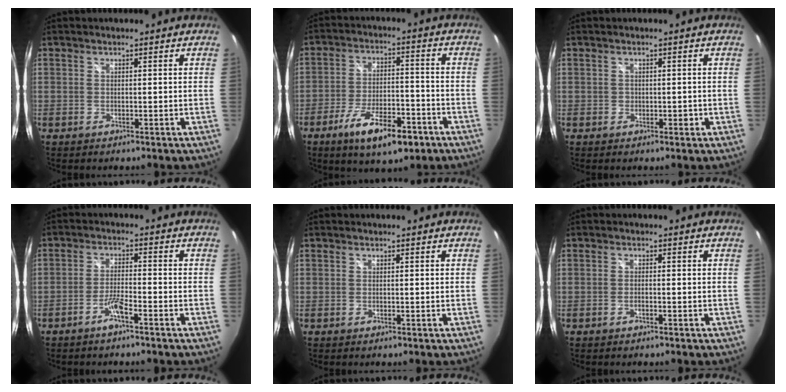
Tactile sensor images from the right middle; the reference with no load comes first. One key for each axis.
{"total": 12.8, "fx": -7.6, "fy": 4.6, "fz": 9.3, "tx": -0.178, "ty": -0.010, "tz": -0.121}
{"total": 1.1, "fx": -0.4, "fy": 1.0, "fz": 0.3, "tx": -0.003, "ty": -0.003, "tz": -0.005}
{"total": 3.6, "fx": -2.6, "fy": 0.1, "fz": 2.4, "tx": -0.063, "ty": 0.004, "tz": -0.050}
{"total": 0.0}
{"total": 0.9, "fx": -0.7, "fy": 0.1, "fz": 0.6, "tx": -0.012, "ty": 0.001, "tz": -0.014}